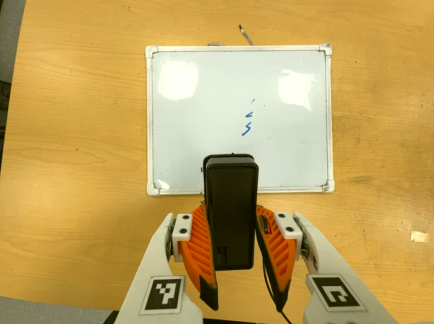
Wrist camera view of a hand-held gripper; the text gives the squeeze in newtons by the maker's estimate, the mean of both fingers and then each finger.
{"total": 5.3, "left": 4.7, "right": 5.9}